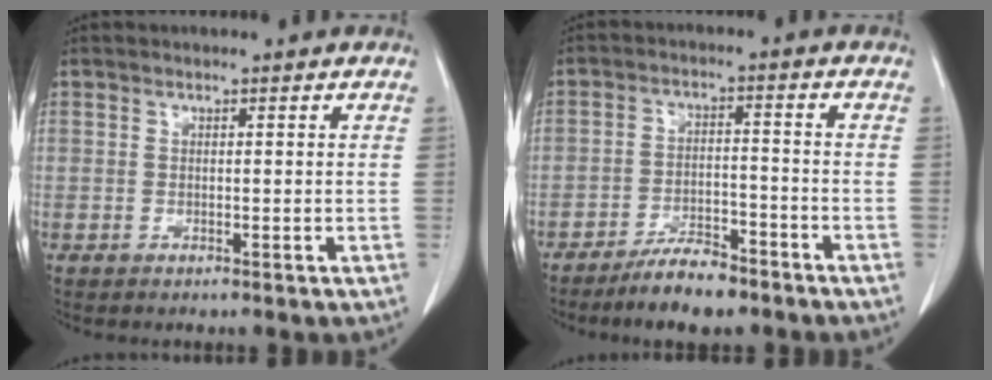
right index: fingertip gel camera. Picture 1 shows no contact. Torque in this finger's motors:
{"motor_torque": [0.21, -0.35, 0.13, 0.02]}